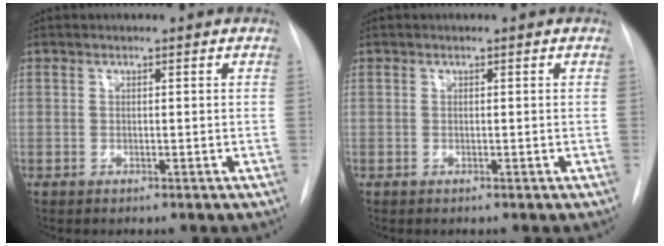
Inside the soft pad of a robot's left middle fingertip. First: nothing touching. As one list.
[{"total": 0.0}]